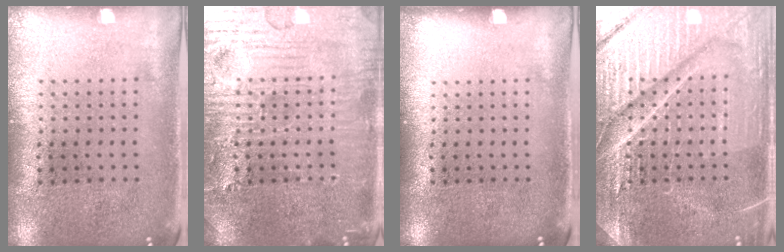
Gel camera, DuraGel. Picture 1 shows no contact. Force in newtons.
{"total": 6.8, "press": 6.7, "slide": 0.7}
{"total": 0.0}
{"total": 7.1, "press": 7.1, "slide": 0.9}